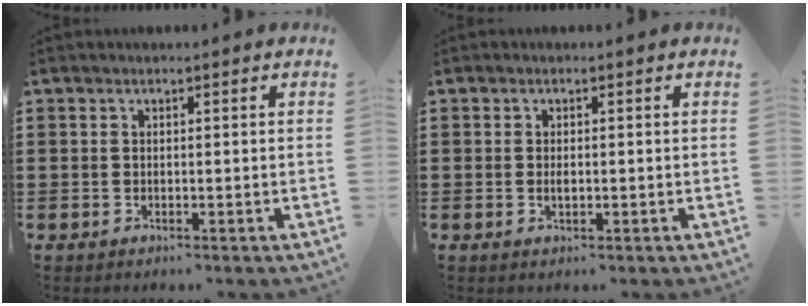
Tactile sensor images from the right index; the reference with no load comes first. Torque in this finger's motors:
{"motor_torque": [1.11, 1.03, 0.09, 0.05]}